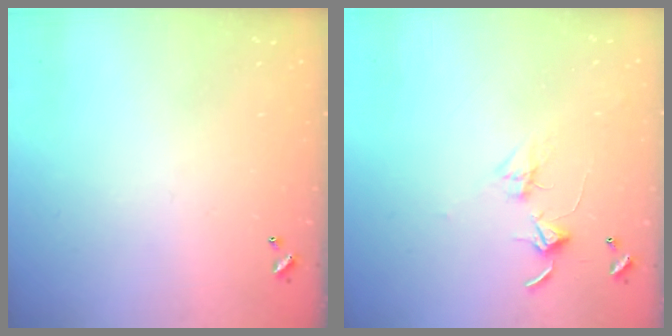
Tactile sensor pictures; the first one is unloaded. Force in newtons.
{"total": 2.8, "press": 2.8, "slide": 0.2}